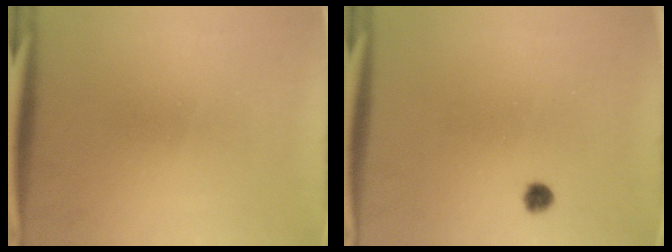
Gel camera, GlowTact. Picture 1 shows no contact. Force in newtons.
{"total": 1.7}